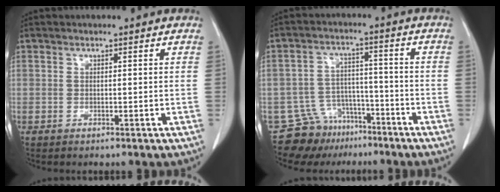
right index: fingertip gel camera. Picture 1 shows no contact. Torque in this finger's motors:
{"motor_torque": [-0.62, 0.29, -0.98, -0.16]}